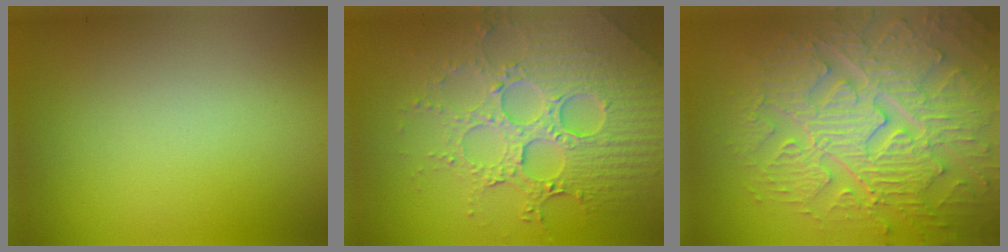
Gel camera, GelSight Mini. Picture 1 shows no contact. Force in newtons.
{"total": 7.8, "press": 5.8, "slide": 5.2}
{"total": 9.3, "press": 6.8, "slide": 6.4}